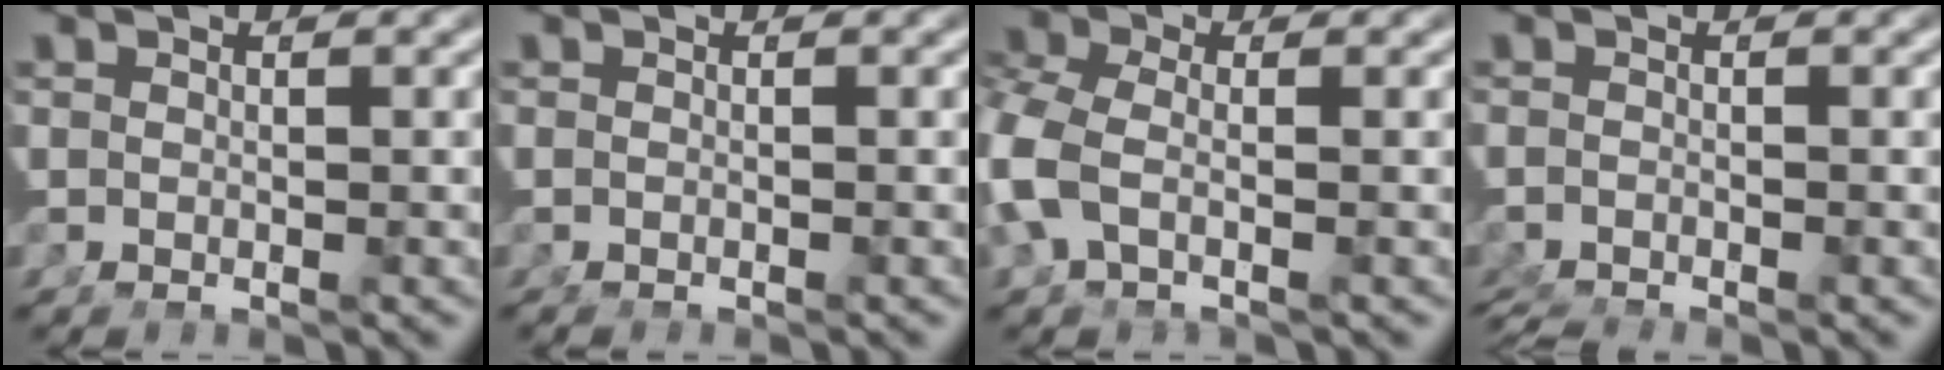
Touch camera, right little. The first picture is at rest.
{"total": 0.6, "force": [-0.6, 0.1, 0.1], "torque": [-0.008, -0.005, -0.008]}
{"total": 3.3, "force": [-0.7, 1.6, 2.8], "torque": [-0.083, -0.016, -0.001]}
{"total": 1.8, "force": [-1.7, 0.2, 0.4], "torque": [-0.014, -0.012, -0.024]}